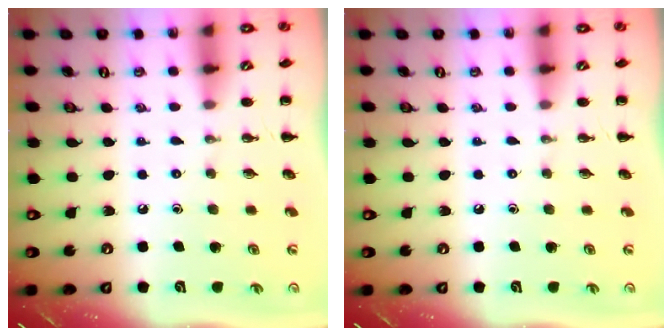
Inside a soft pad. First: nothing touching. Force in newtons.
{"total": 0.0}